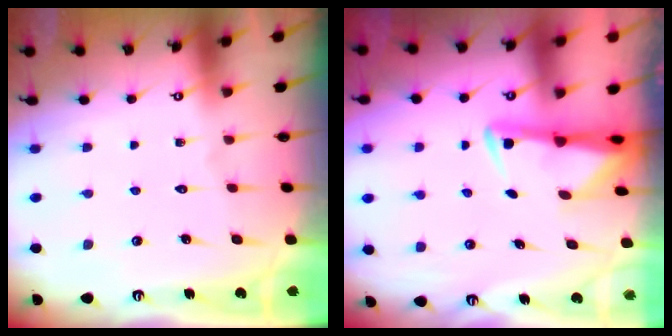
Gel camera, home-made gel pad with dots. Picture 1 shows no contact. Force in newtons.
{"total": 2.7, "press": 2.6, "slide": 0.5}